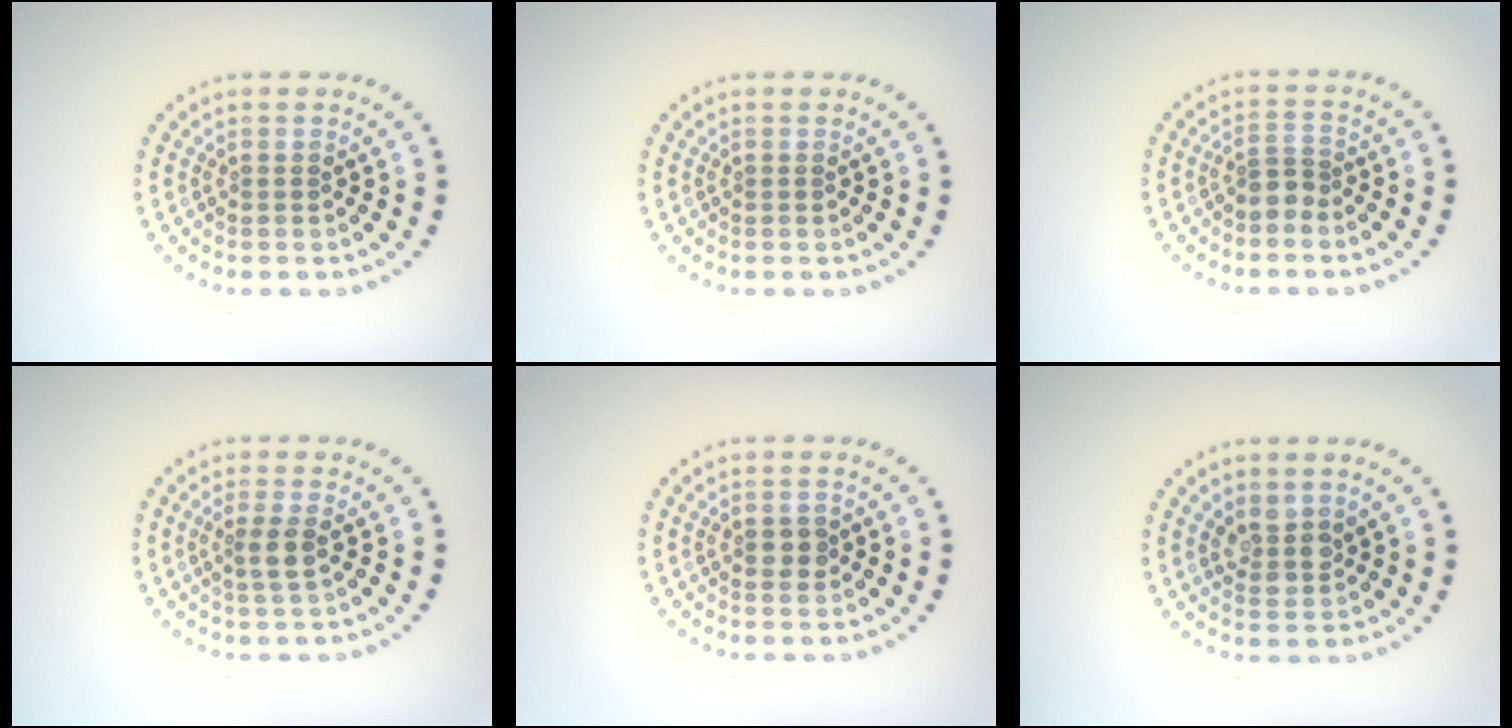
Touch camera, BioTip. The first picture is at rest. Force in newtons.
{"total": 0.0}
{"total": 2.0, "press": 1.5, "slide": 1.3}
{"total": 1.9, "press": 1.6, "slide": 1.1}
{"total": 1.5, "press": 1.5, "slide": 0.0}
{"total": 2.4, "press": 2.1, "slide": 1.2}